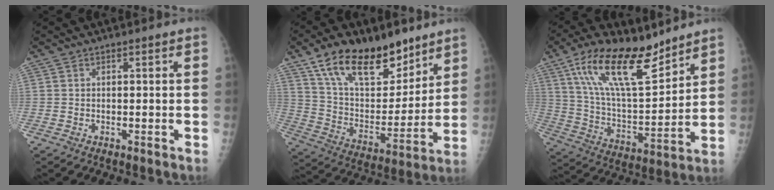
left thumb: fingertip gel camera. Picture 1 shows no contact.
{"total": 21.1, "force": [14.1, 10.4, 11.8], "torque": [-0.155, -0.063, 0.249]}
{"total": 19.7, "force": [12.9, 7.2, 13.1], "torque": [-0.203, -0.063, 0.238]}